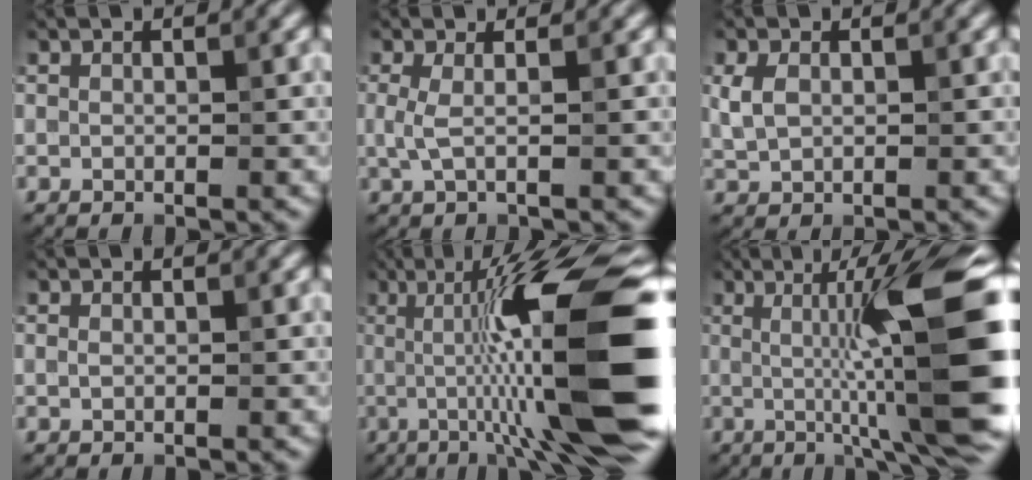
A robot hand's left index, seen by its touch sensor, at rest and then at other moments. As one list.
[{"total": 1.4, "force": [-0.3, 0.4, 1.3], "torque": [-0.034, -0.006, -0.006]}, {"total": 1.9, "force": [0.1, 1.4, 1.2], "torque": [-0.037, -0.002, 0.007]}, {"total": 0.0}, {"total": 15.2, "force": [-0.8, 2.6, 15.0], "torque": [-0.207, 0.016, -0.020]}, {"total": 14.0, "force": [0.0, 2.2, 13.8], "torque": [-0.173, 0.014, -0.001]}]